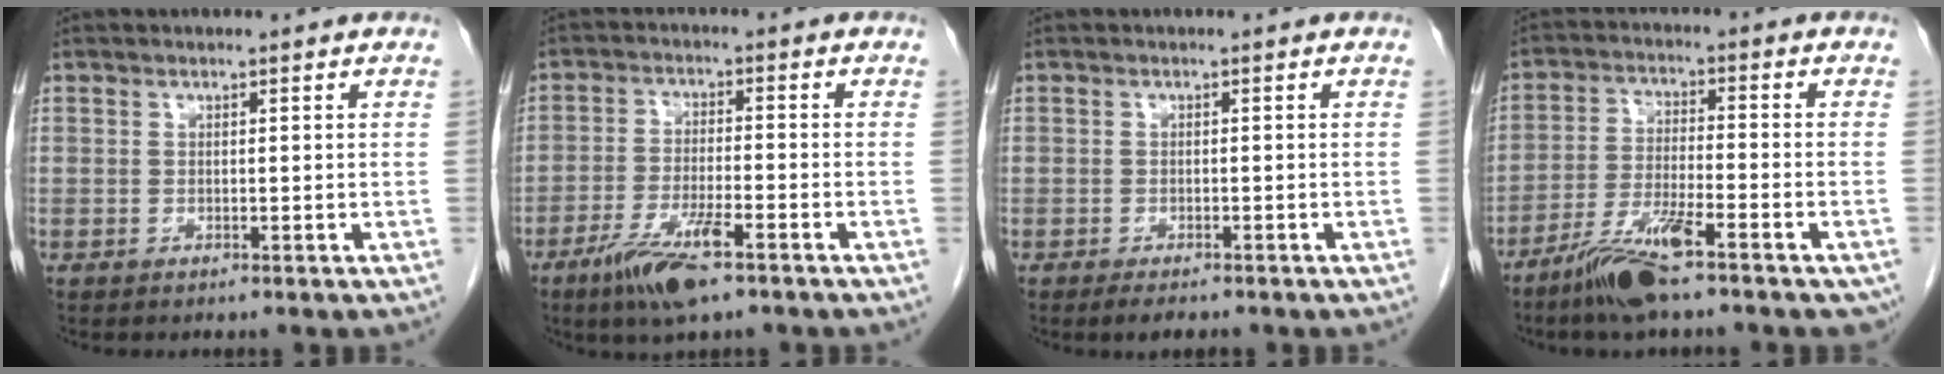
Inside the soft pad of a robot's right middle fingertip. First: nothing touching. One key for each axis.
{"total": 8.3, "fx": -5.3, "fy": 1.2, "fz": 6.3, "tx": -0.125, "ty": -0.015, "tz": -0.093}
{"total": 2.3, "fx": -1.8, "fy": 0.7, "fz": 1.2, "tx": -0.021, "ty": -0.004, "tz": -0.024}
{"total": 10.6, "fx": -7.3, "fy": 1.6, "fz": 7.5, "tx": -0.135, "ty": -0.016, "tz": -0.128}